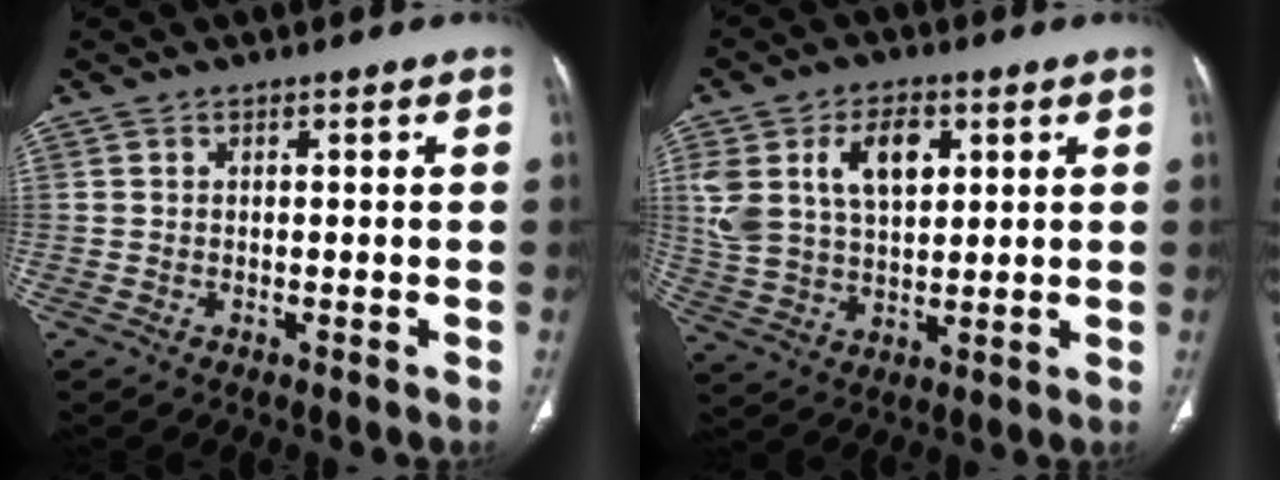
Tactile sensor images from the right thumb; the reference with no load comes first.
{"total": 13.4, "force": [4.6, 8.2, 9.6], "torque": [-0.167, -0.004, 0.096]}